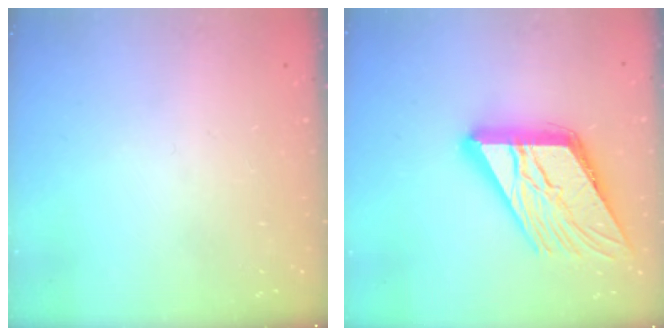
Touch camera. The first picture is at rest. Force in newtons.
{"total": 21.6, "press": 21.4, "slide": 2.5}